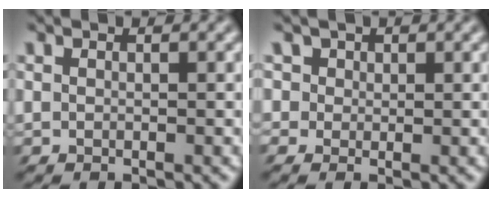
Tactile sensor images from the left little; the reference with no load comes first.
{"total": 2.3, "force": [1.0, 2.0, 0.6], "torque": [-0.029, 0.012, 0.019]}